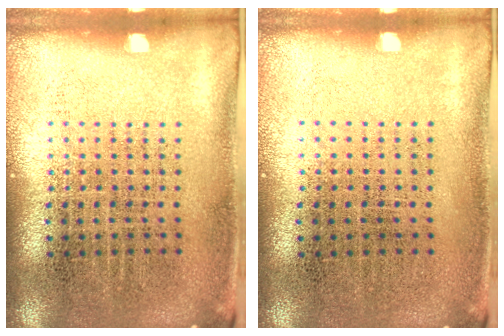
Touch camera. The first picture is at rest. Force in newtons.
{"total": 0.0}